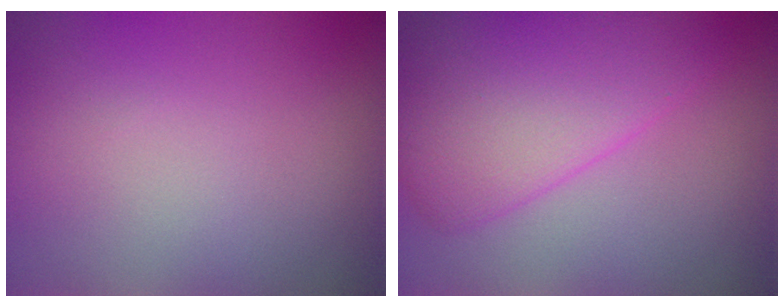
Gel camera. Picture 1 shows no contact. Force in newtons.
{"total": 6.8, "press": 6.8, "slide": 0.1}